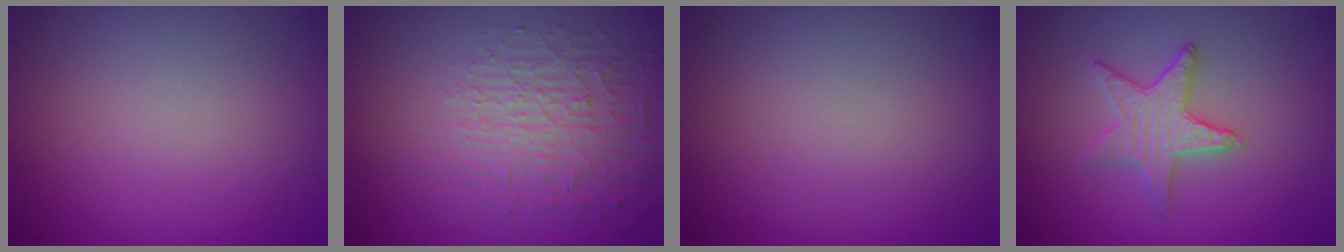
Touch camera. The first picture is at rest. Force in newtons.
{"total": 4.6, "press": 3.1, "slide": 3.4}
{"total": 0.0}
{"total": 3.0, "press": 3.0, "slide": 0.1}